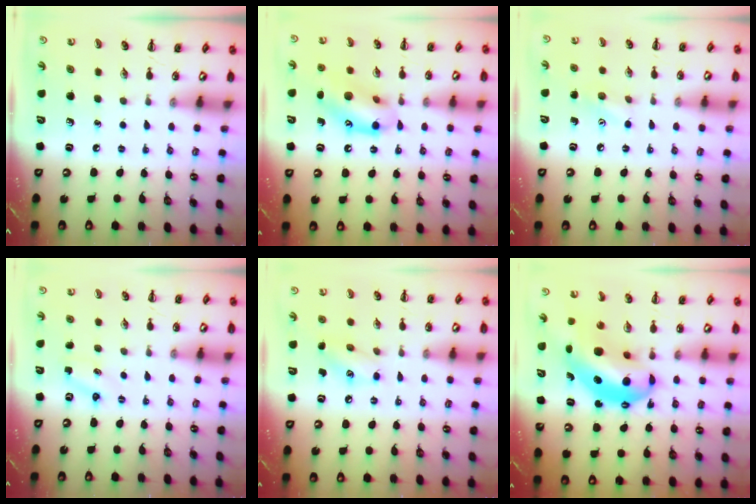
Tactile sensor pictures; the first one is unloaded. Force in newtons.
{"total": 14.8, "press": 14.6, "slide": 2.3}
{"total": 7.0, "press": 6.7, "slide": 1.8}
{"total": 1.3, "press": 1.2, "slide": 0.4}
{"total": 8.2, "press": 8.2, "slide": 0.7}
{"total": 12.5, "press": 12.1, "slide": 3.1}